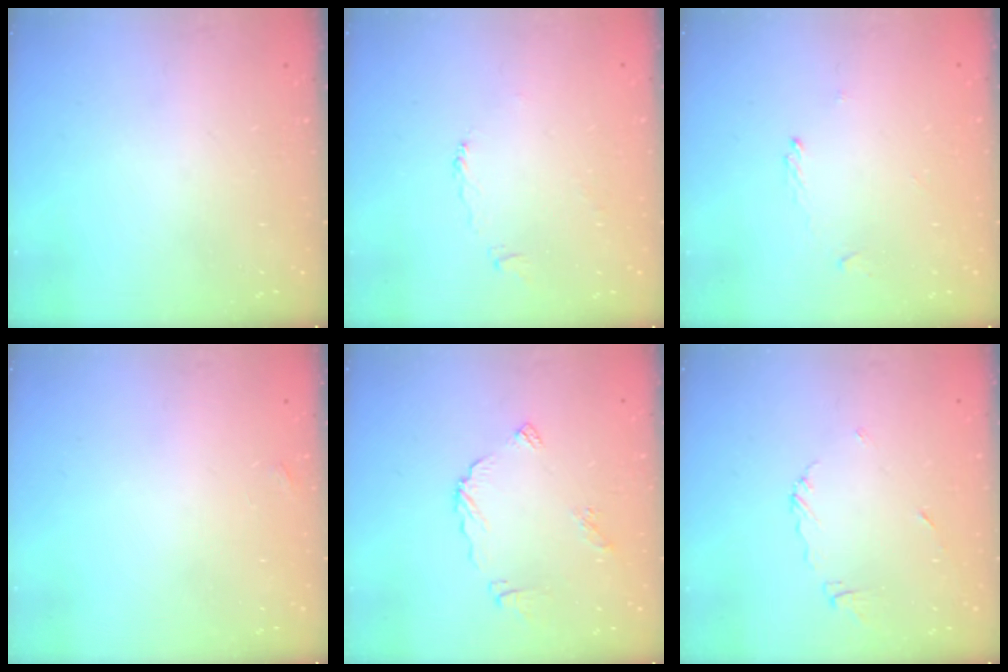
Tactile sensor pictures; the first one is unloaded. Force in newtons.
{"total": 2.2, "press": 2.2, "slide": 0.4}
{"total": 1.4, "press": 1.3, "slide": 0.2}
{"total": 3.8, "press": 3.8, "slide": 0.4}
{"total": 8.0, "press": 8.0, "slide": 0.9}
{"total": 6.9, "press": 6.9, "slide": 0.1}